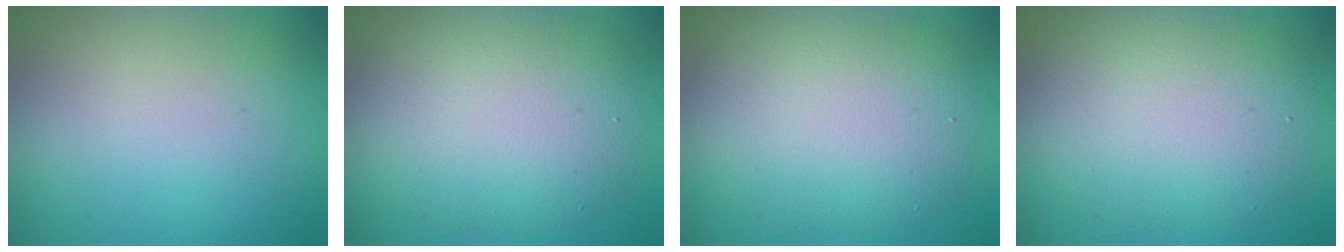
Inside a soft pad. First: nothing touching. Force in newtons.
{"total": 7.0, "press": 7.0, "slide": 0.3}
{"total": 7.0, "press": 7.0, "slide": 0.3}
{"total": 6.7, "press": 6.7, "slide": 0.3}